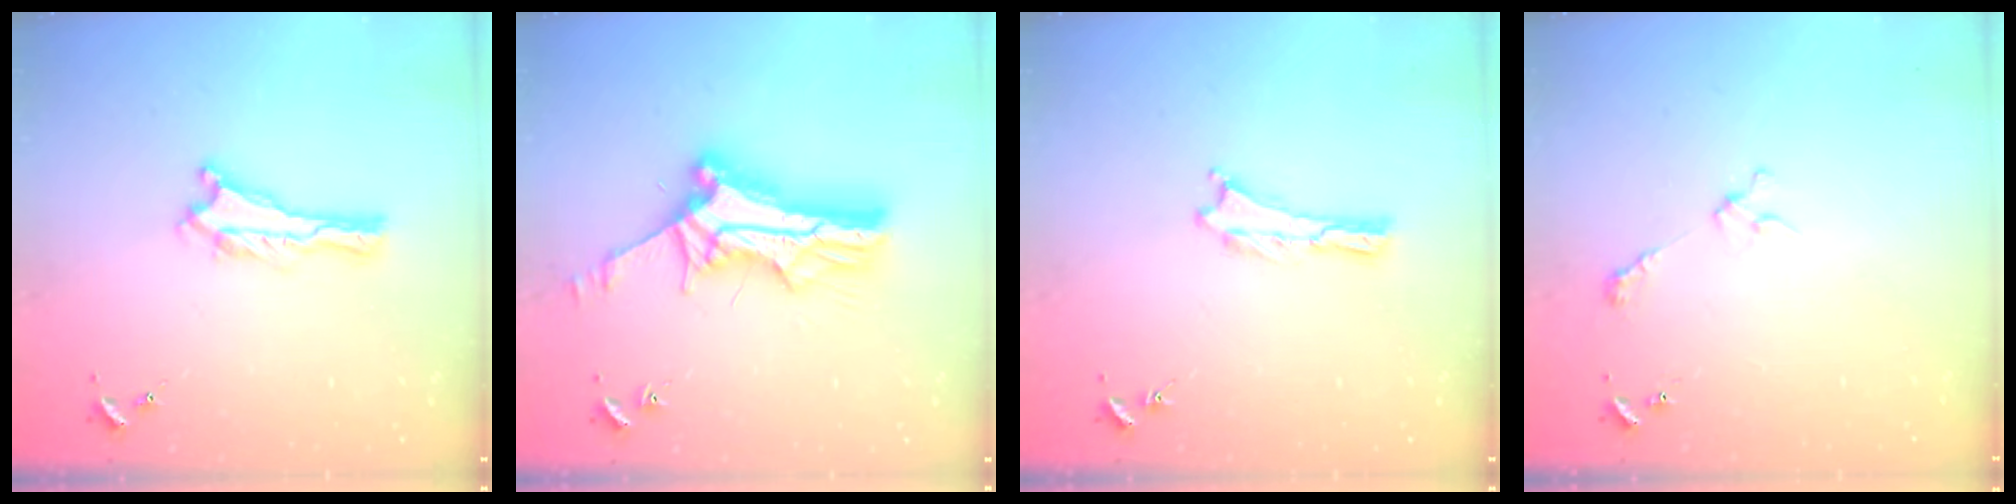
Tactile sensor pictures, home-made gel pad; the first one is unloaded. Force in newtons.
{"total": 11.6, "press": 11.6, "slide": 1.1}
{"total": 0.0}
{"total": 3.7, "press": 3.7, "slide": 0.4}